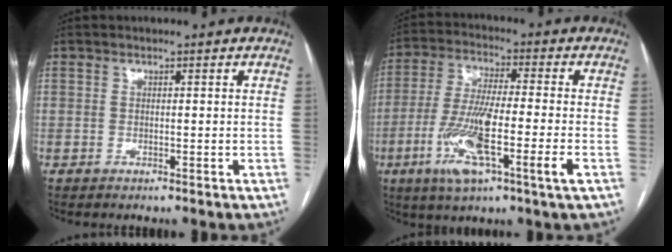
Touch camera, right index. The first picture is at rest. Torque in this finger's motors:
{"motor_torque": [1.82, -0.33, 0.94, 0.21]}